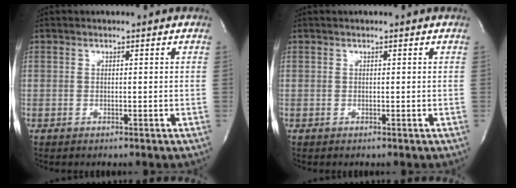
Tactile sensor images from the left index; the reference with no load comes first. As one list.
[{"total": 0.0}]